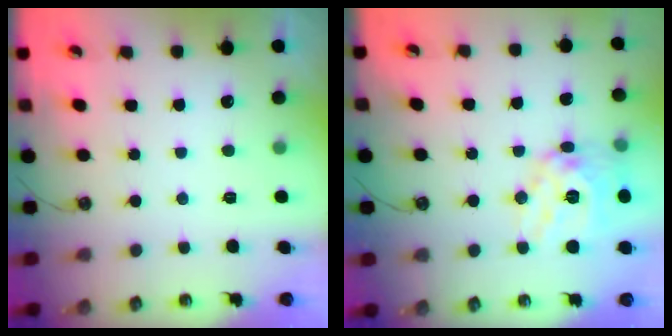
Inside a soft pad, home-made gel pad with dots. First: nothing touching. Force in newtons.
{"total": 15.6, "press": 15.5, "slide": 1.4}